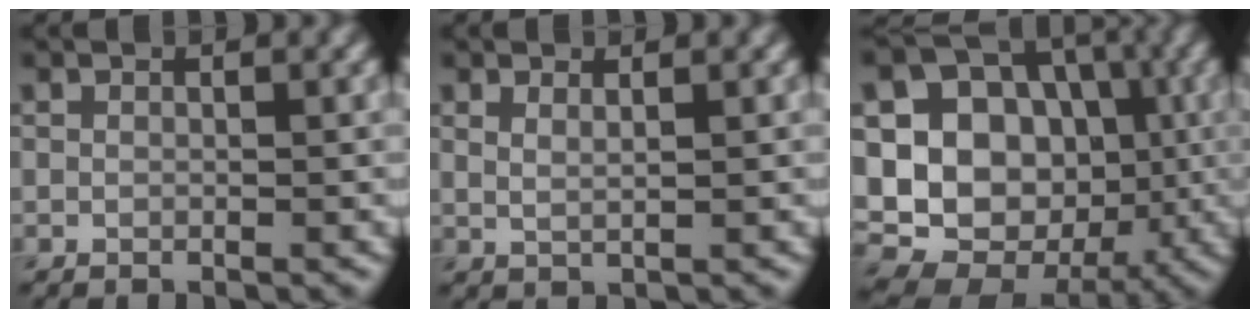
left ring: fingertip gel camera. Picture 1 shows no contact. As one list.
[{"total": 1.3, "force": [0.8, 0.5, 0.9], "torque": [-0.013, -0.003, 0.011]}, {"total": 15.6, "force": [-0.7, 13.5, 7.7], "torque": [-0.160, 0.027, -0.022]}]